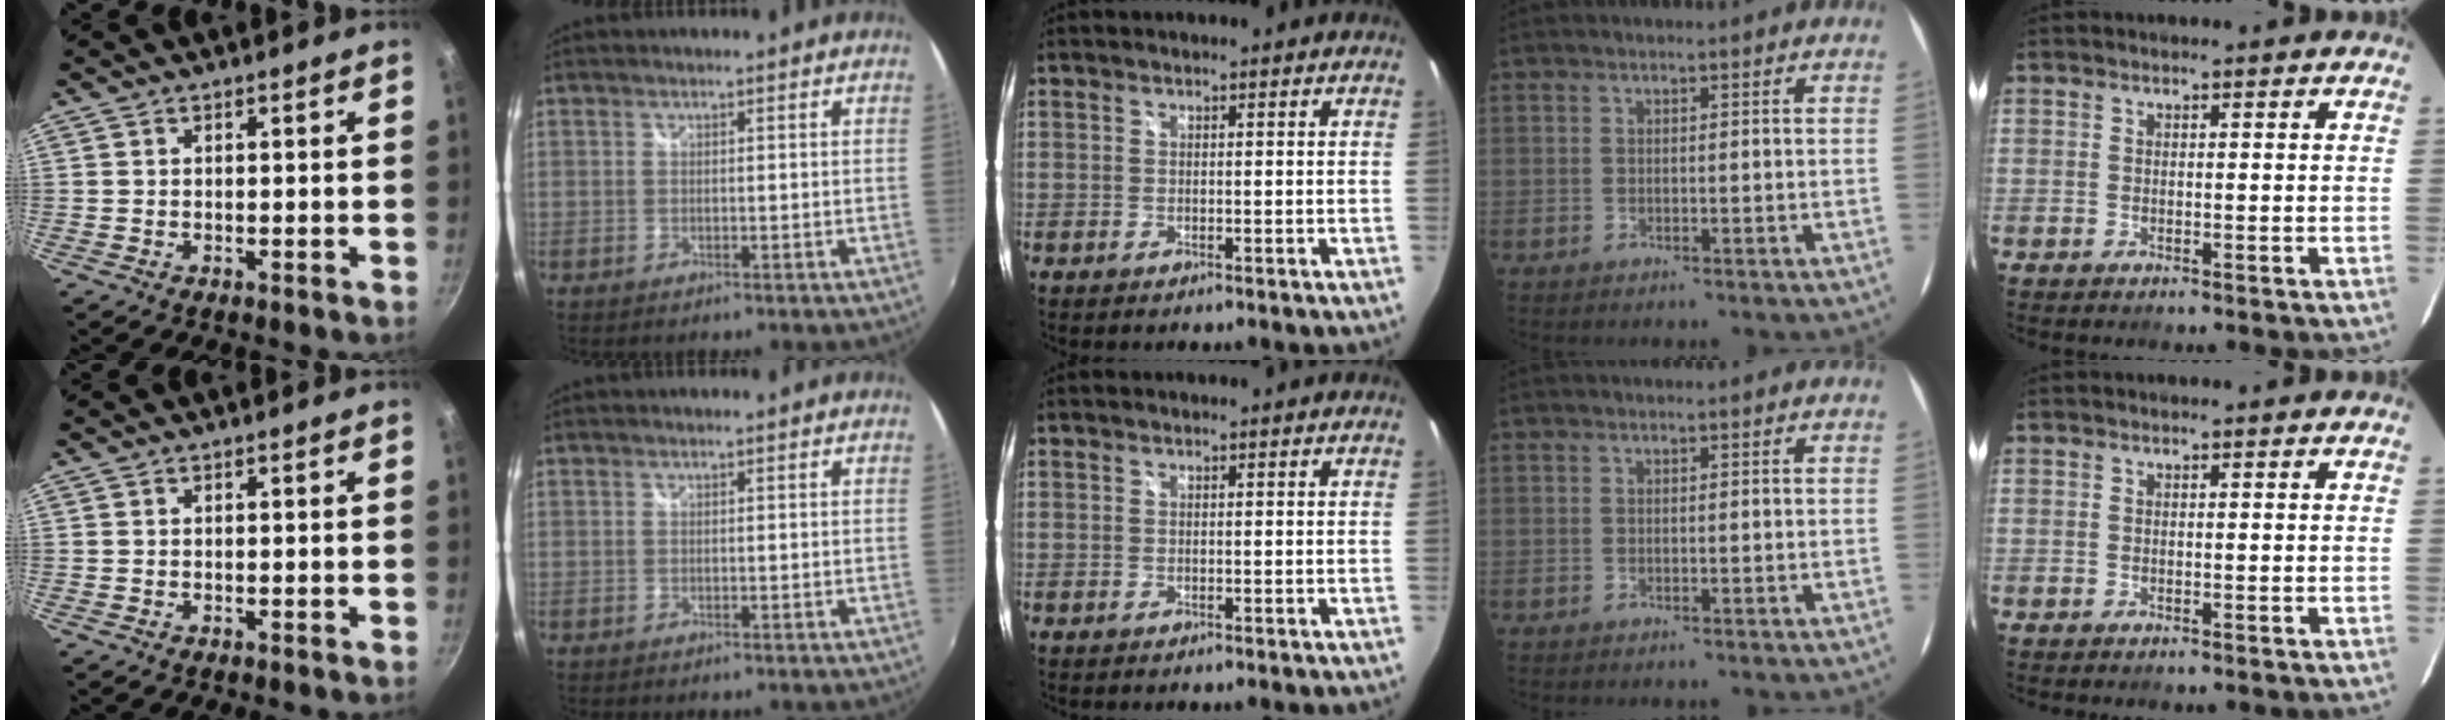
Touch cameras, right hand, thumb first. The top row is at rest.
{}